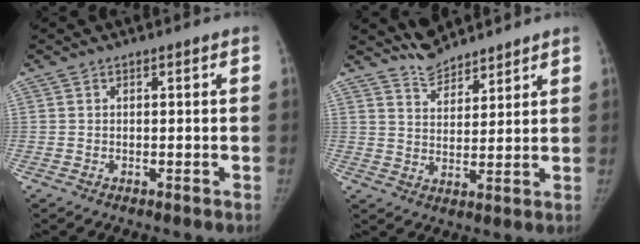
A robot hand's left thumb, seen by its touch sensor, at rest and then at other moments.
{"total": 6.2, "force": [5.9, 1.7, 0.7], "torque": [0.002, -0.036, 0.113]}